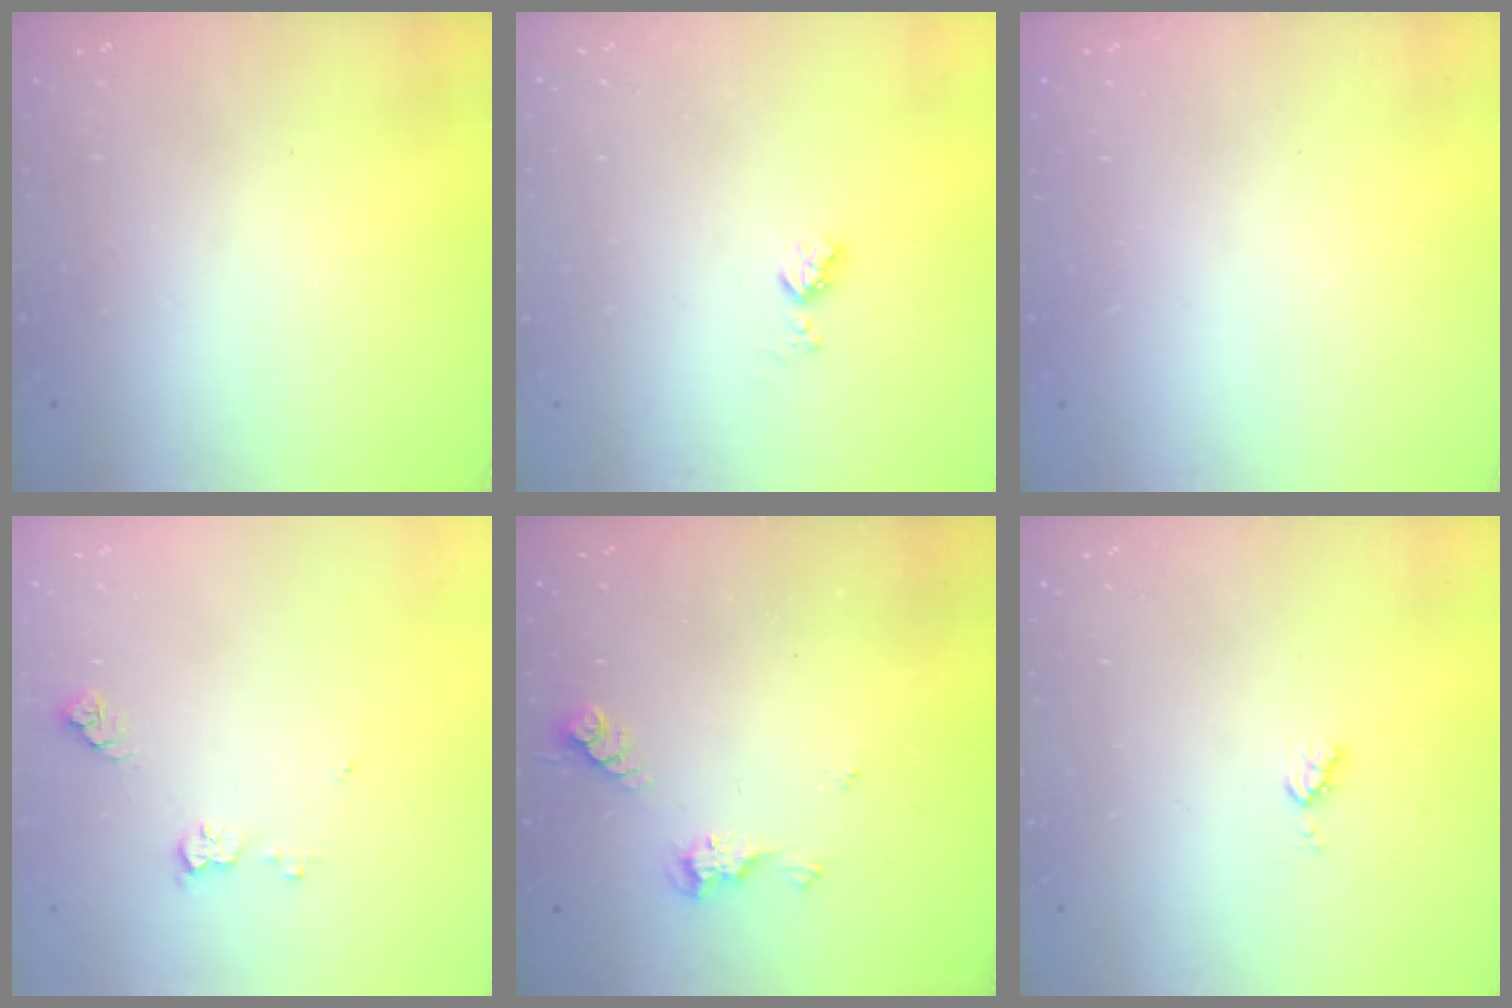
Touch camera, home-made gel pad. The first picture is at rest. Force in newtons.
{"total": 3.7, "press": 3.7, "slide": 0.6}
{"total": 0.0}
{"total": 6.8, "press": 6.8, "slide": 0.5}
{"total": 6.3, "press": 6.3, "slide": 0.5}
{"total": 3.6, "press": 3.5, "slide": 0.4}